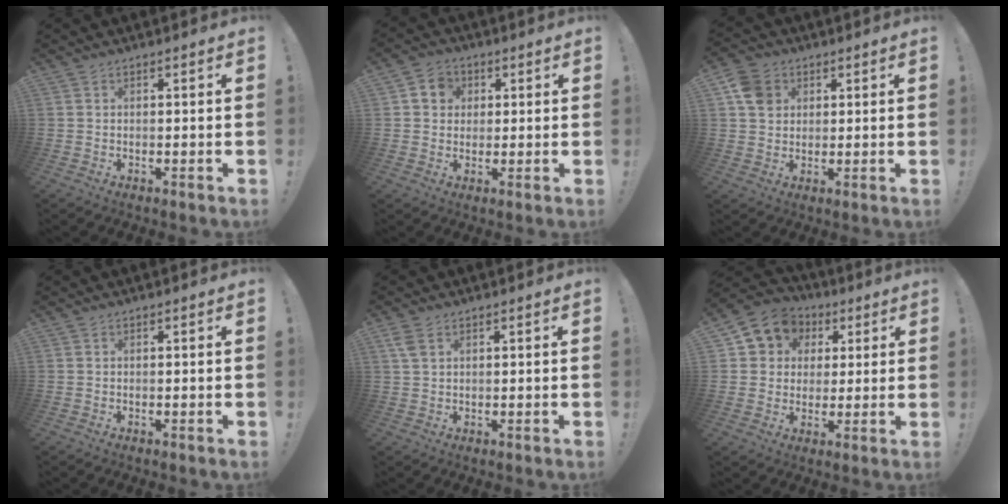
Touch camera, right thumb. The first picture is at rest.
{"total": 6.4, "force": [1.6, 5.8, 2.2], "torque": [-0.036, 0.004, 0.033]}
{"total": 7.3, "force": [2.7, 6.1, 3.0], "torque": [-0.046, 0.001, 0.057]}
{"total": 0.0}
{"total": 3.7, "force": [1.8, 2.0, 2.5], "torque": [-0.051, 0.002, 0.035]}
{"total": 9.9, "force": [3.7, 8.8, 2.6], "torque": [-0.043, -0.017, 0.077]}